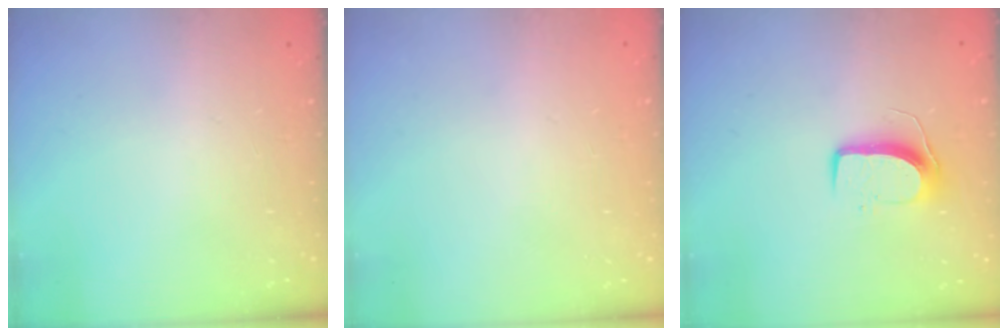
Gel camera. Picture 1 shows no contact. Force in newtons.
{"total": 0.0}
{"total": 9.3, "press": 9.3, "slide": 0.5}